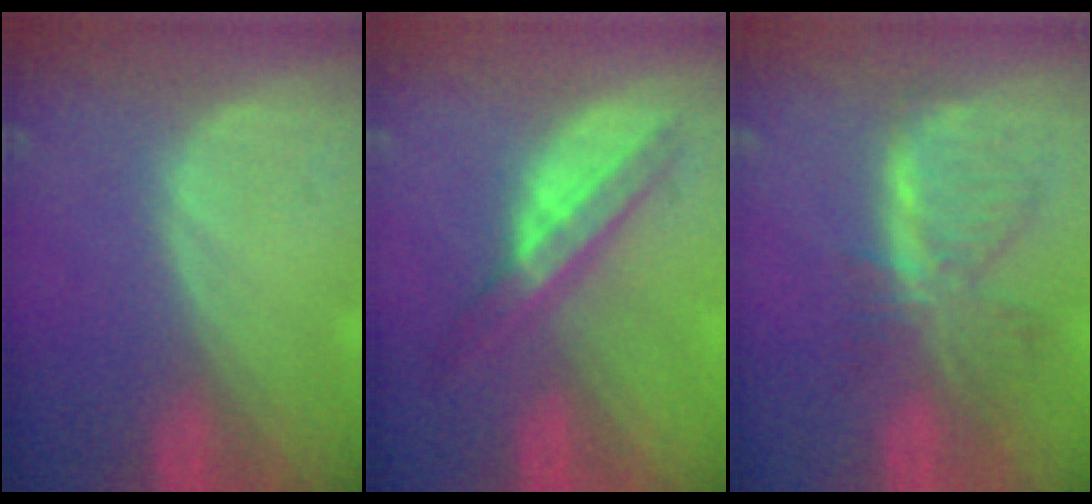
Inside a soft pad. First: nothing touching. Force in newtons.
{"total": 5.3, "press": 5.3, "slide": 0.3}
{"total": 7.5, "press": 6.8, "slide": 3.1}